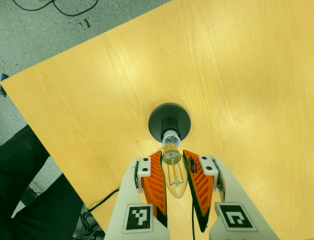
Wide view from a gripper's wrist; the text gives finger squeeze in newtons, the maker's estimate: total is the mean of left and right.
{"total": 23.1, "left": 24.8, "right": 21.5}